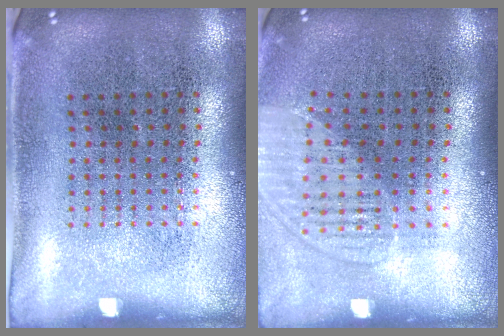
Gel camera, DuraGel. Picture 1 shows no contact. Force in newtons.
{"total": 1.2, "press": 1.1, "slide": 0.5}